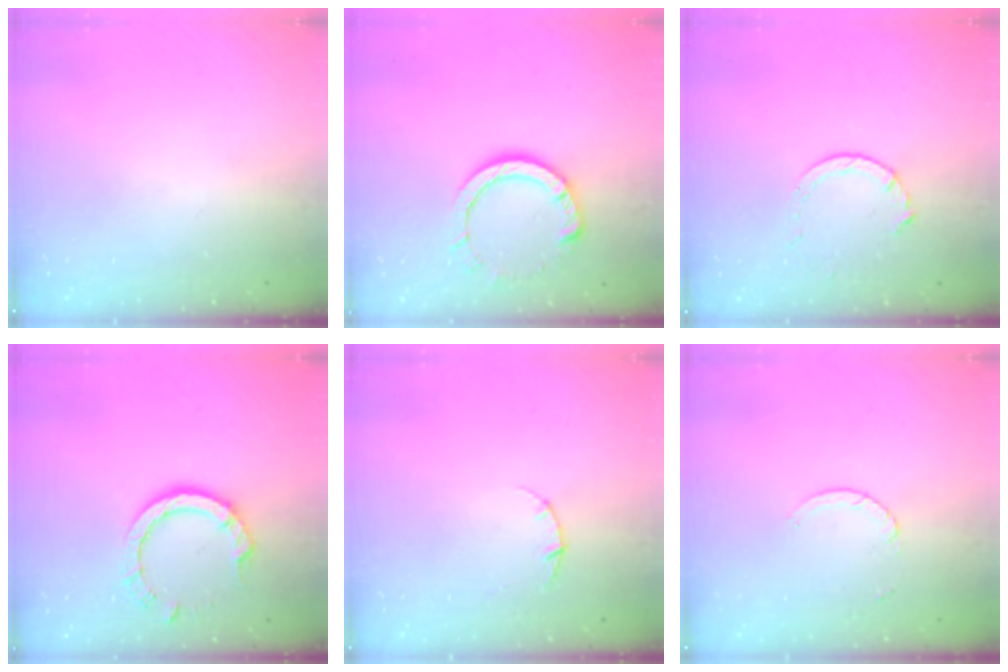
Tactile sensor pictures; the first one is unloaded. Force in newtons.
{"total": 9.1, "press": 9.1, "slide": 0.7}
{"total": 3.5, "press": 3.5, "slide": 0.4}
{"total": 8.5, "press": 8.4, "slide": 1.0}
{"total": 2.8, "press": 2.8, "slide": 0.4}
{"total": 3.8, "press": 3.8, "slide": 0.3}